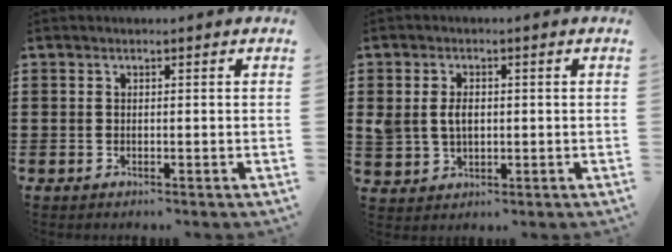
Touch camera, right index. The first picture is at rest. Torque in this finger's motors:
{"motor_torque": [0.28, -0.11, 0.13, 0.08]}